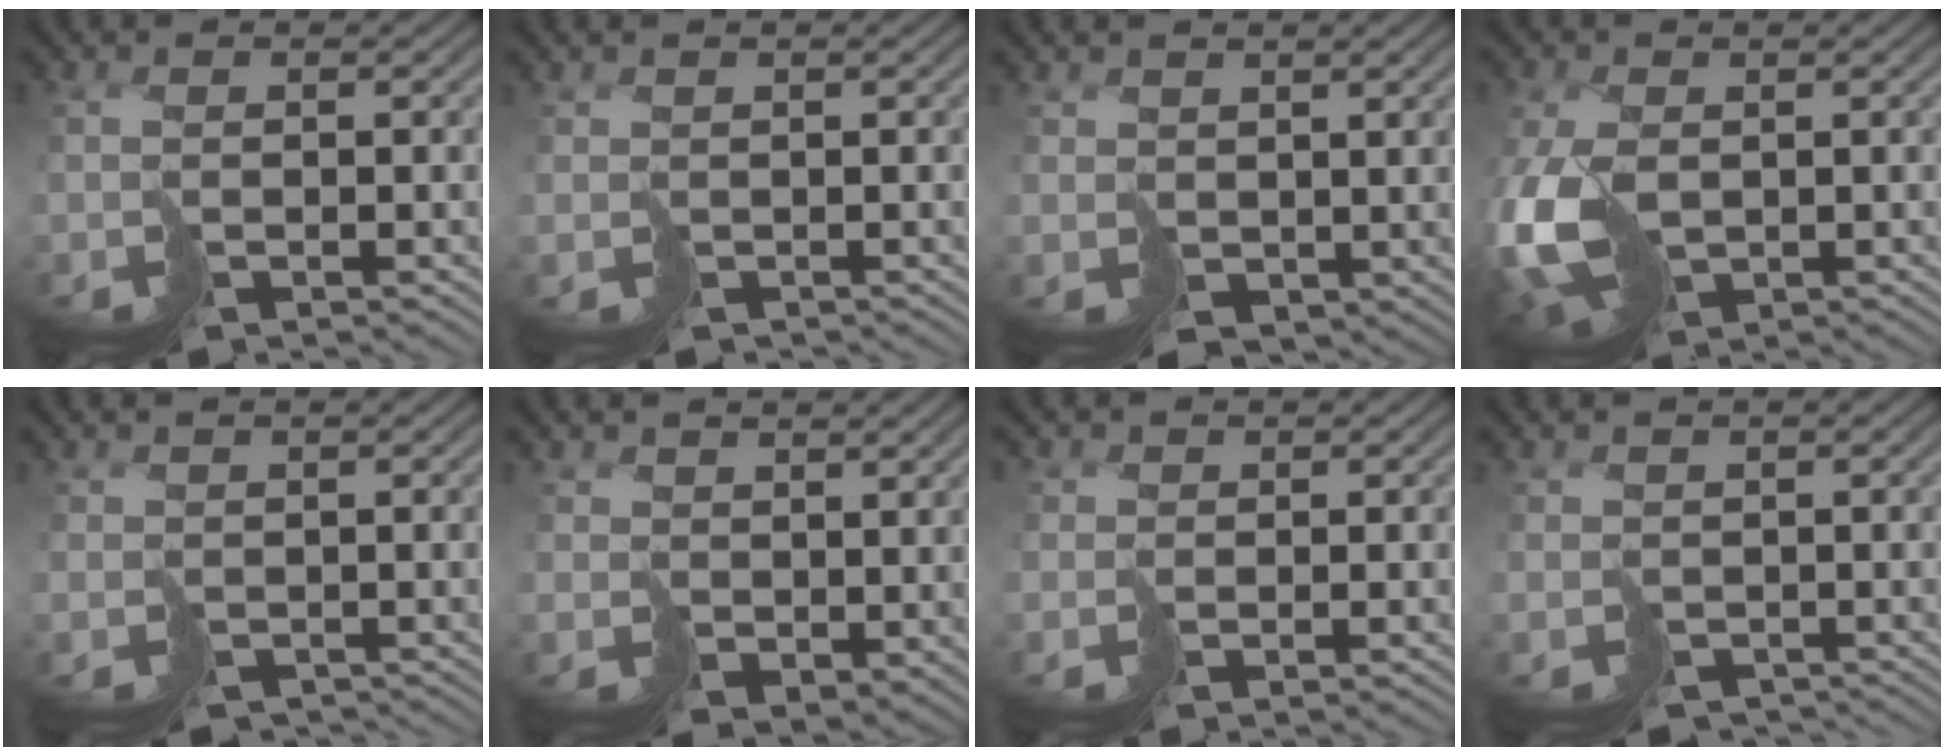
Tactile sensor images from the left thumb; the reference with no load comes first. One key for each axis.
{"total": 1.0, "fx": -0.5, "fy": 0.7, "fz": -0.5, "tx": 0.012, "ty": -0.007, "tz": -0.003}
{"total": 1.9, "fx": 1.4, "fy": 1.2, "fz": -0.2, "tx": -0.006, "ty": -0.005, "tz": 0.033}
{"total": 11.1, "fx": -1.7, "fy": 7.5, "fz": 8.0, "tx": -0.215, "ty": -0.032, "tz": -0.007}
{"total": 1.7, "fx": -1.1, "fy": 1.3, "fz": -0.1, "tx": 0.011, "ty": -0.012, "tz": -0.012}
{"total": 2.7, "fx": 2.2, "fy": 1.6, "fz": 0.5, "tx": -0.015, "ty": -0.006, "tz": 0.051}
{"total": 1.0, "fx": 0.2, "fy": 0.8, "fz": -0.6, "tx": 0.018, "ty": 0.002, "tz": 0.005}
{"total": 2.1, "fx": -1.4, "fy": 1.6, "fz": 0.1, "tx": 0.009, "ty": -0.014, "tz": -0.016}